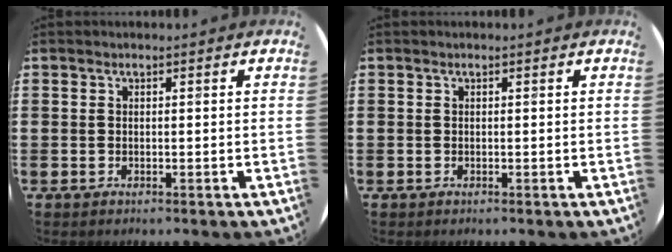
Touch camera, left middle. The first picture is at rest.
{"total": 0.0}